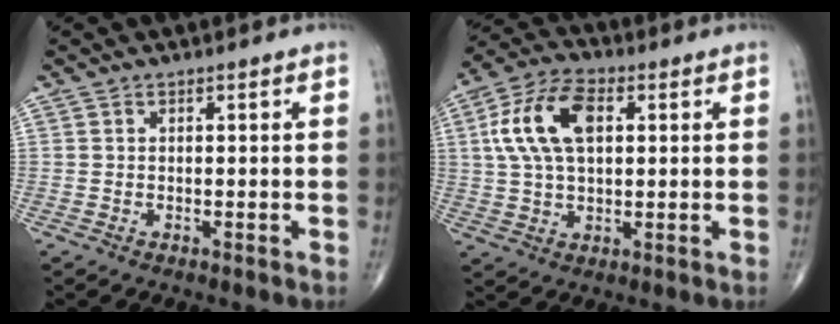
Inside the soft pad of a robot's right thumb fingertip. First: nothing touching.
{"total": 13.1, "force": [2.9, 7.4, 10.4], "torque": [-0.201, 0.017, 0.051]}